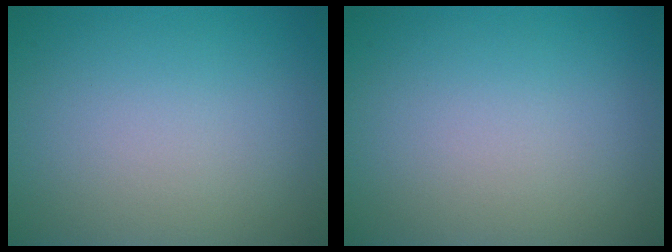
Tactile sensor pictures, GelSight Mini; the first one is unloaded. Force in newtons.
{"total": 0.0}